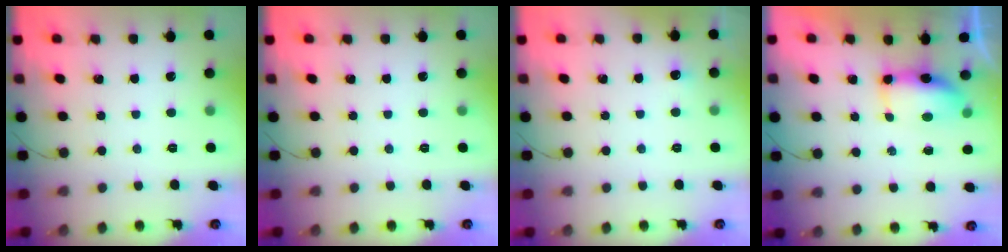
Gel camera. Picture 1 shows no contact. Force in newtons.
{"total": 0.0}
{"total": 11.7, "press": 3.4, "slide": 11.3}
{"total": 8.1, "press": 7.3, "slide": 3.6}